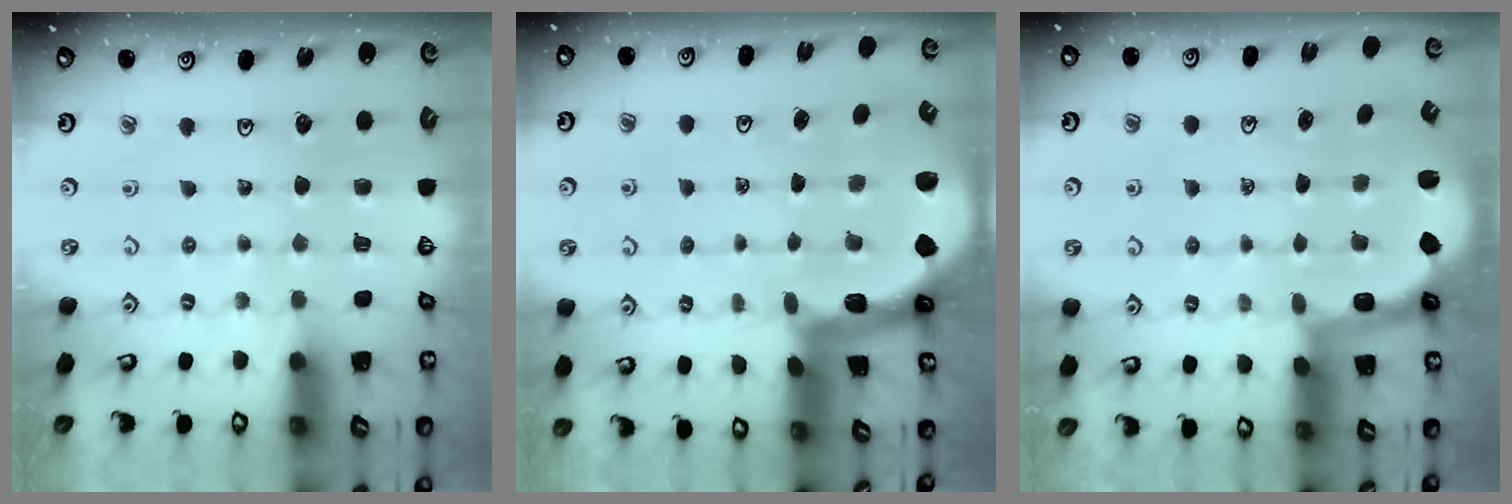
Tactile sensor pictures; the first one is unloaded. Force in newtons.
{"total": 1.9, "press": 1.8, "slide": 0.5}
{"total": 2.2, "press": 1.5, "slide": 1.6}